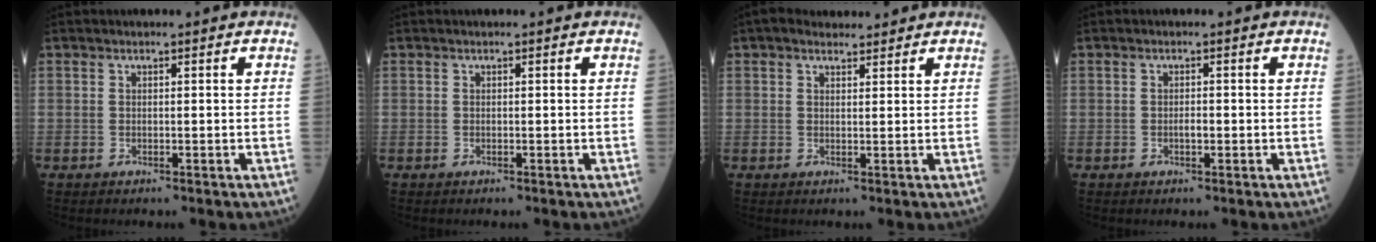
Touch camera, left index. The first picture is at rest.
{"total": 0.0}
{"total": 3.7, "force": [3.2, 1.3, 1.3], "torque": [-0.021, 0.025, 0.052]}
{"total": 1.0, "force": [-0.2, 0.4, 0.9], "torque": [-0.020, 0.001, -0.003]}